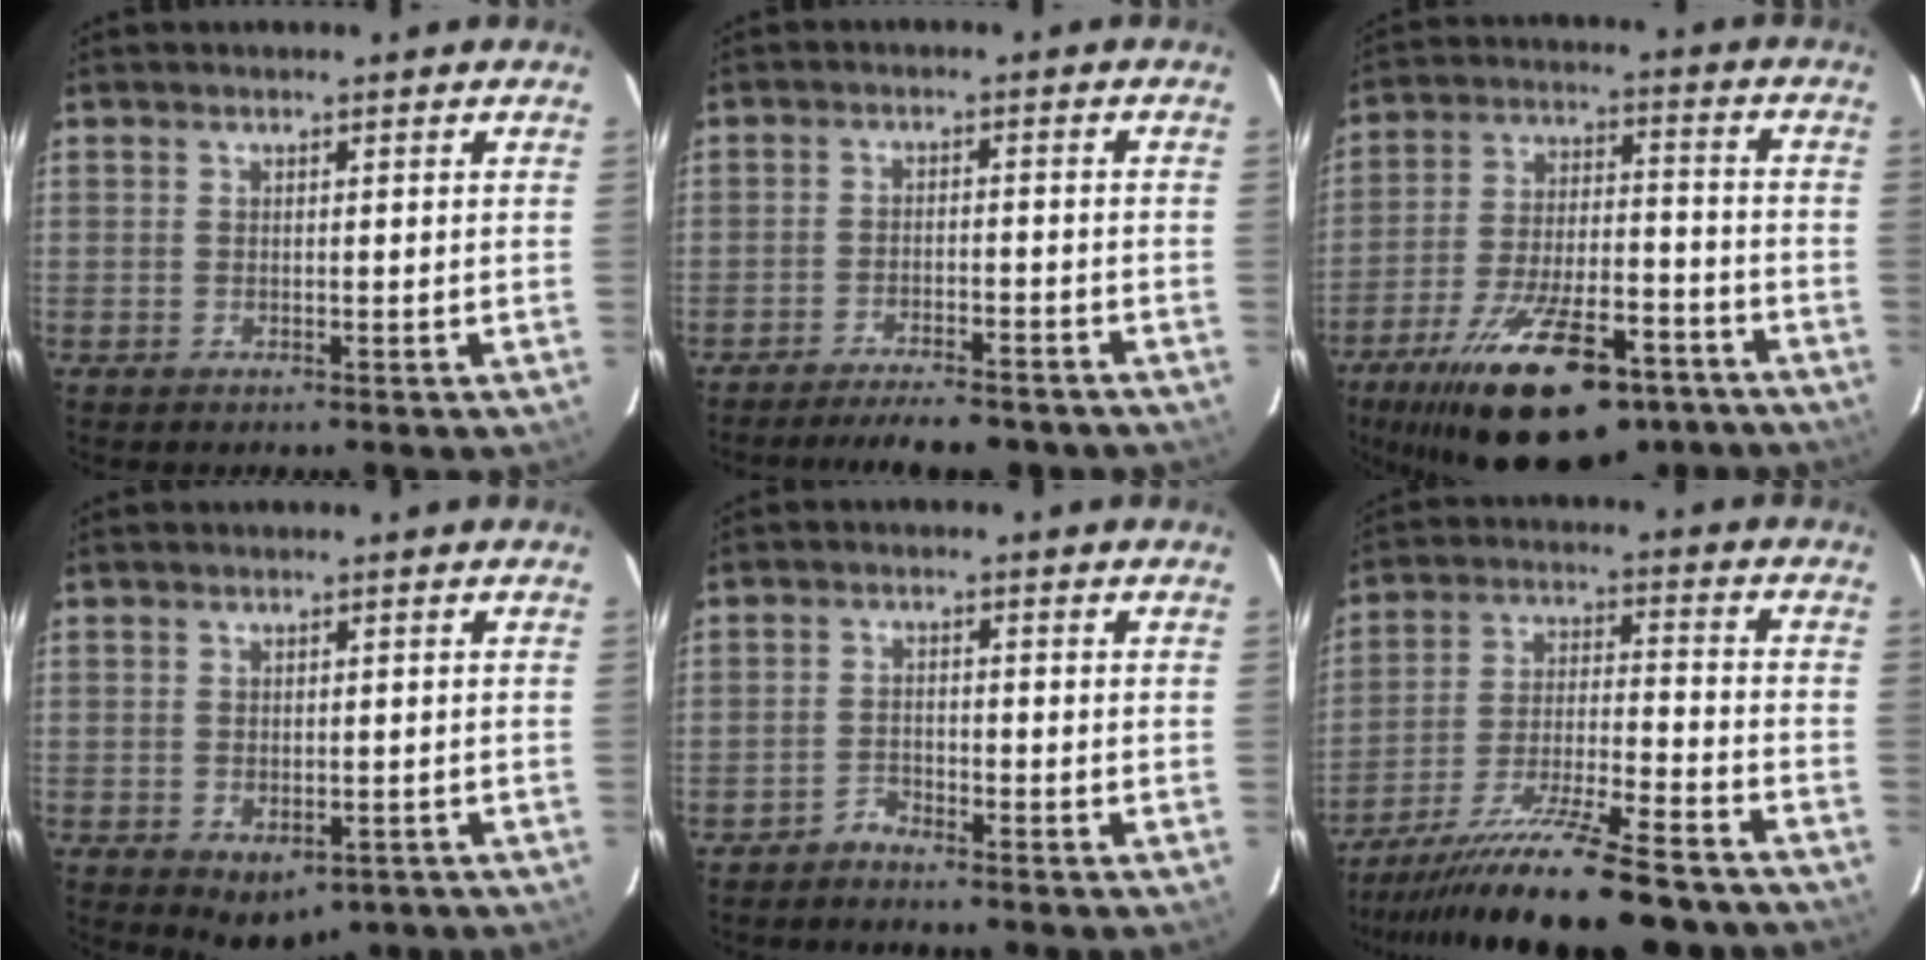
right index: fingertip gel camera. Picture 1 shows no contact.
{"total": 14.0, "force": [-12.2, 3.2, 6.1], "torque": [-0.122, -0.012, -0.160]}
{"total": 25.2, "force": [-17.4, 9.5, 15.5], "torque": [-0.276, -0.020, -0.254]}
{"total": 4.5, "force": [-1.5, 3.4, 2.6], "torque": [-0.042, -0.007, -0.008]}
{"total": 2.0, "force": [-1.9, 0.4, 0.0], "torque": [0.001, 0.004, -0.039]}
{"total": 21.1, "force": [-18.0, 2.1, 10.9], "torque": [-0.210, -0.049, -0.285]}